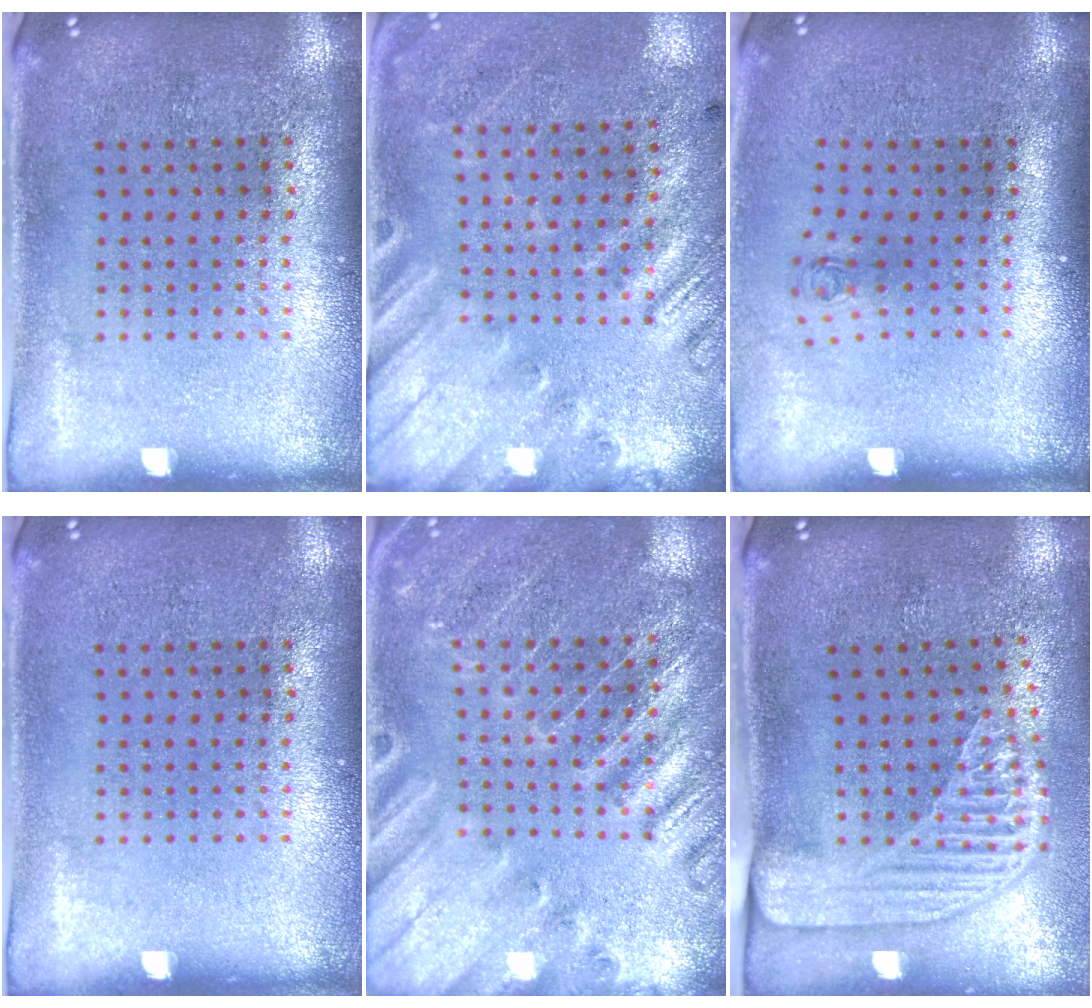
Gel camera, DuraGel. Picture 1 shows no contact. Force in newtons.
{"total": 2.6, "press": 1.9, "slide": 1.8}
{"total": 0.7, "press": 0.3, "slide": 0.7}
{"total": 0.0}
{"total": 2.6, "press": 2.6, "slide": 0.2}
{"total": 2.3, "press": 1.7, "slide": 1.5}